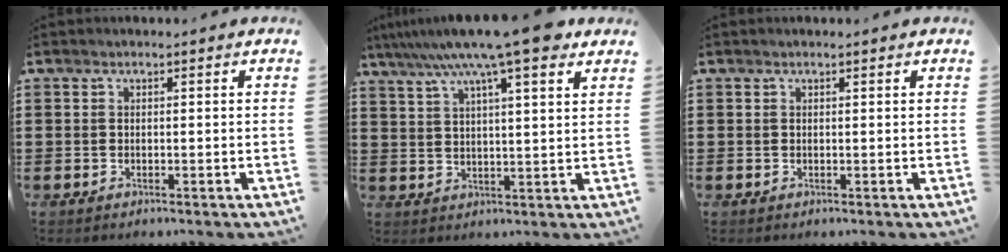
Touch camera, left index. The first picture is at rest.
{"total": 11.5, "force": [8.7, 1.2, 7.4], "torque": [-0.150, -0.020, 0.149]}
{"total": 0.0}